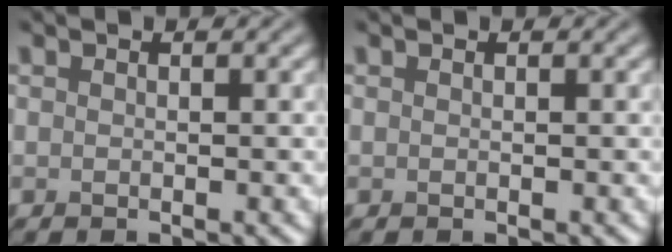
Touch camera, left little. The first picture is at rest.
{"total": 0.0}